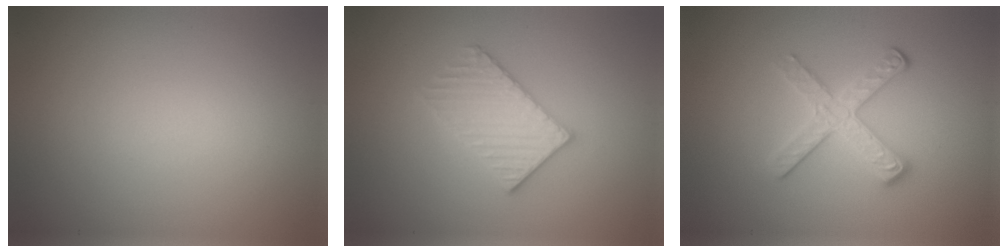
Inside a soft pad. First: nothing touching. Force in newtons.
{"total": 3.1, "press": 3.1, "slide": 0.4}
{"total": 3.3, "press": 2.6, "slide": 2.0}